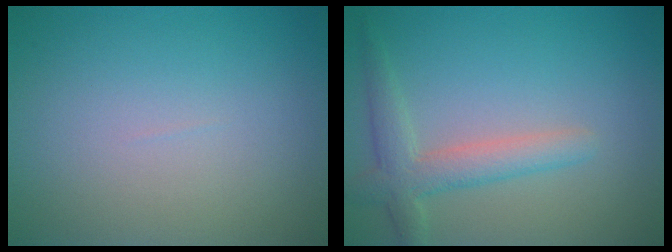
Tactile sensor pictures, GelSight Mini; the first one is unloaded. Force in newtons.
{"total": 3.4, "press": 3.4, "slide": 0.3}